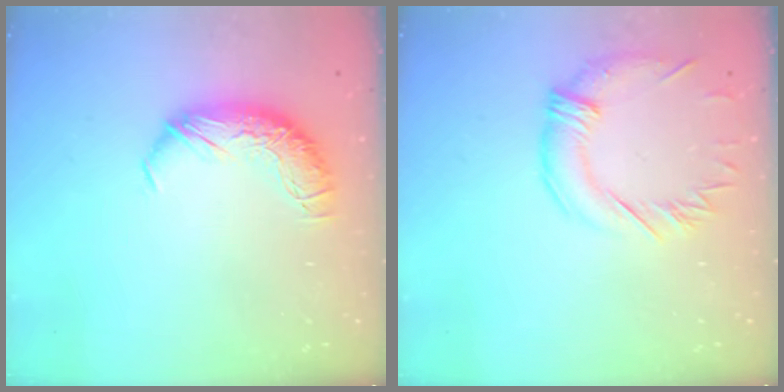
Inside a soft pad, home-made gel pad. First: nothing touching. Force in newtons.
{"total": 1.1, "press": 0.2, "slide": 1.1}